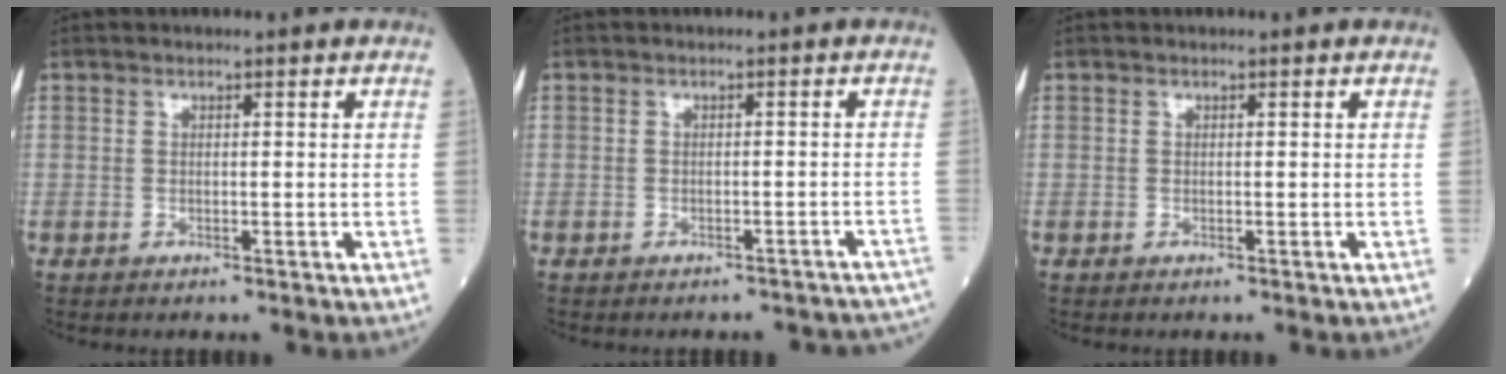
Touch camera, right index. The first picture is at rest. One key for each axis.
{"total": 8.4, "fx": -7.5, "fy": 3.5, "fz": 1.2, "tx": -0.002, "ty": 0.020, "tz": -0.072}
{"total": 0.0}